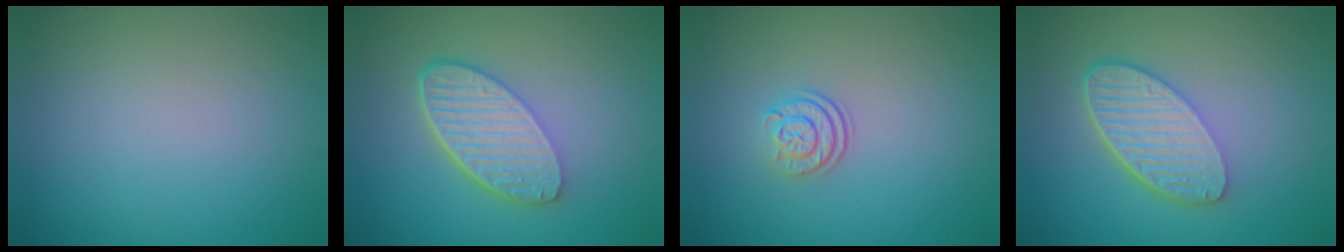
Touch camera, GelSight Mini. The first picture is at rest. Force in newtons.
{"total": 5.9, "press": 4.2, "slide": 4.1}
{"total": 2.4, "press": 1.8, "slide": 1.5}
{"total": 5.7, "press": 4.2, "slide": 3.9}